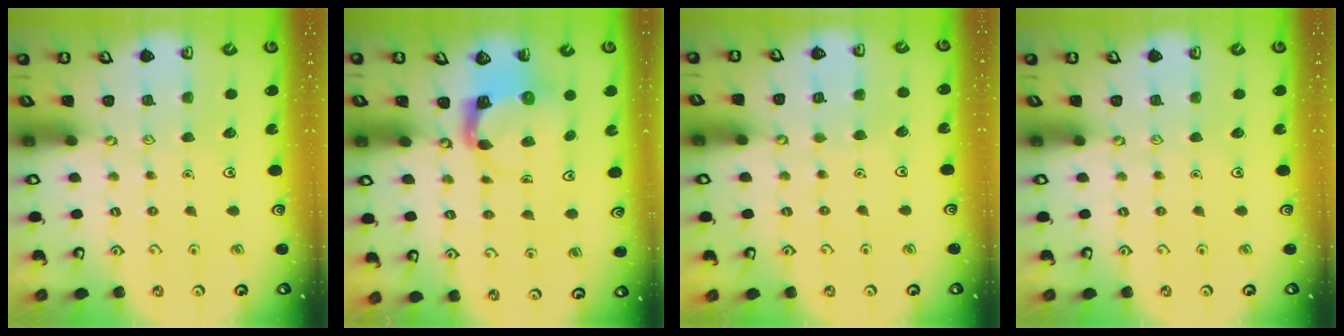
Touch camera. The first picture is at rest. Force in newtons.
{"total": 3.9, "press": 3.8, "slide": 0.7}
{"total": 2.5, "press": 2.5, "slide": 0.3}
{"total": 0.0}